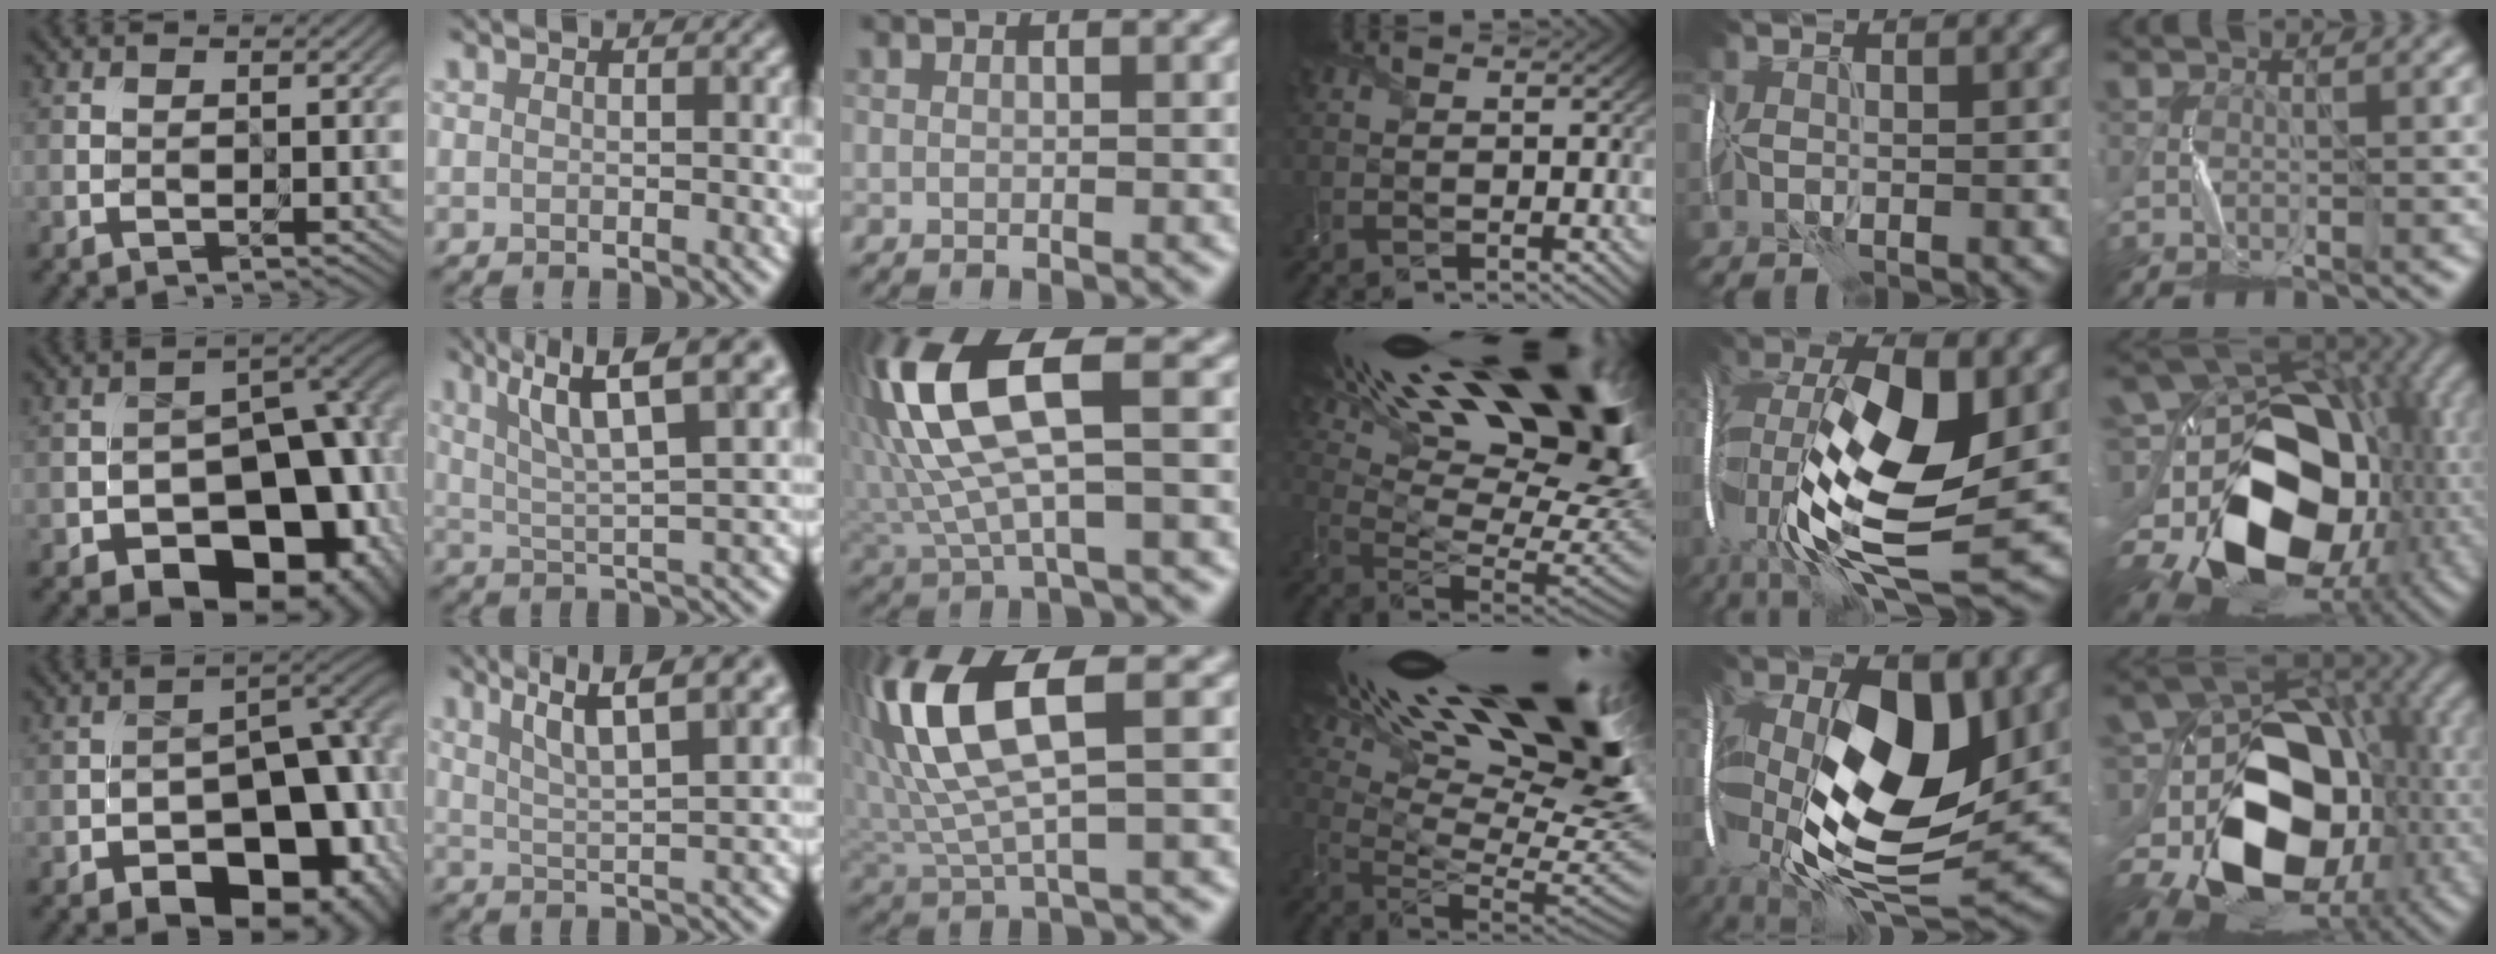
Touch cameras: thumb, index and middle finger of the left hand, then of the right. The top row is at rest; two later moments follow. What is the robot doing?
{"motion": "wrap", "object": "ribbon"}